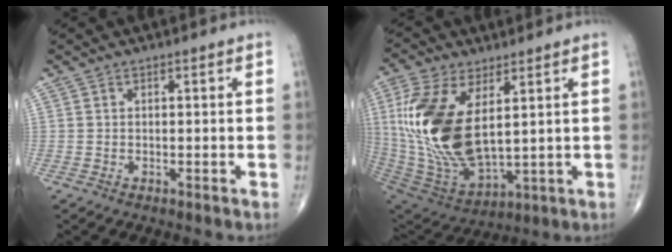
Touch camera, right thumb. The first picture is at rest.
{"total": 21.0, "force": [4.1, 10.5, 17.8], "torque": [-0.370, -0.028, 0.090]}